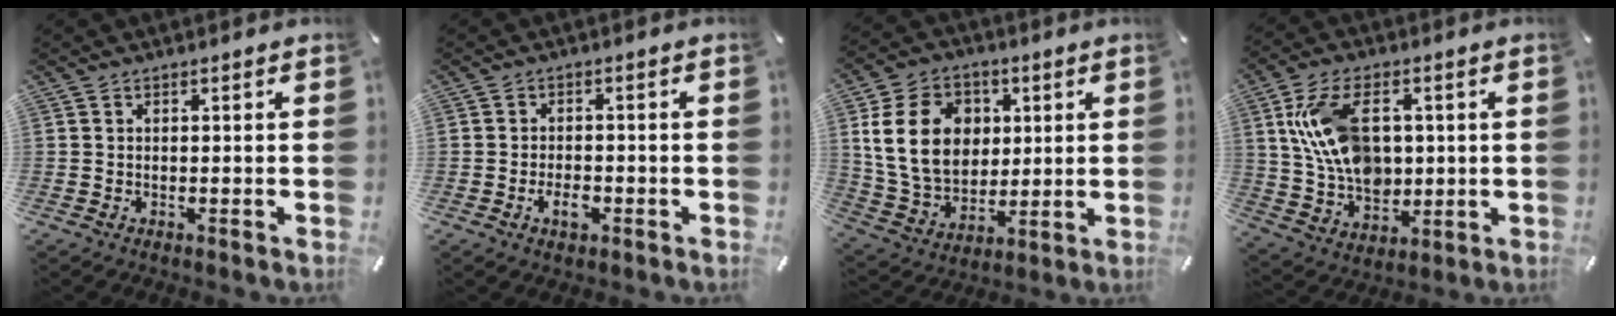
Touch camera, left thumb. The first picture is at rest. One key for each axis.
{"total": 4.0, "fx": -1.7, "fy": 2.5, "fz": 2.7, "tx": -0.059, "ty": 0.002, "tz": -0.032}
{"total": 16.5, "fx": 3.5, "fy": 13.1, "fz": 9.3, "tx": -0.190, "ty": 0.006, "tz": 0.065}
{"total": 14.3, "fx": 2.4, "fy": 10.2, "fz": 9.8, "tx": -0.207, "ty": 0.012, "tz": 0.047}